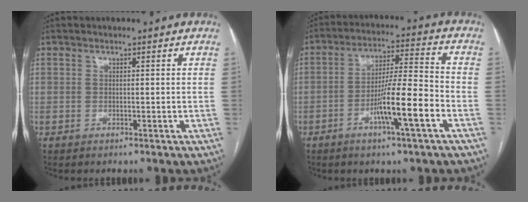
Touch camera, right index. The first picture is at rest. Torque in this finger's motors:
{"motor_torque": [1.35, -0.52, 0.76, 0.17]}